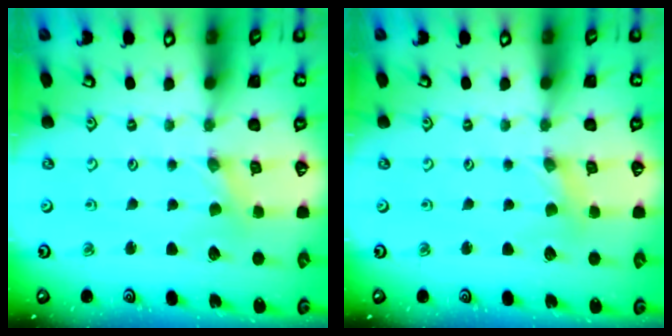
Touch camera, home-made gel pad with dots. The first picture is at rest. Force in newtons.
{"total": 1.4, "press": 1.3, "slide": 0.2}